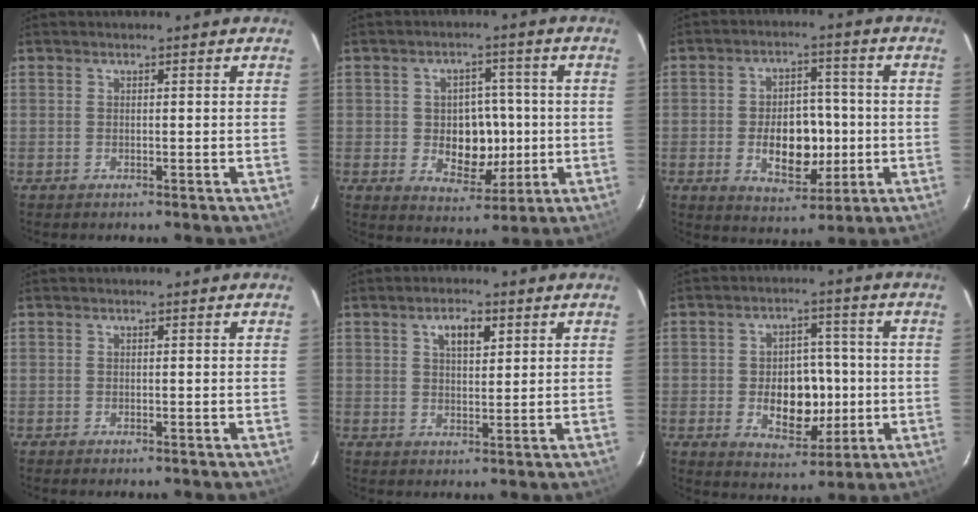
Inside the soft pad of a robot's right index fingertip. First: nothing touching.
{"total": 8.7, "force": [-0.8, 6.7, 5.4], "torque": [-0.098, 0.003, 0.002]}
{"total": 10.9, "force": [-2.0, 6.7, 8.3], "torque": [-0.150, 0.007, -0.016]}
{"total": 0.0}
{"total": 4.6, "force": [2.2, 2.1, 3.5], "torque": [-0.059, 0.011, 0.038]}
{"total": 10.5, "force": [-1.6, 7.1, 7.5], "torque": [-0.136, 0.003, -0.008]}